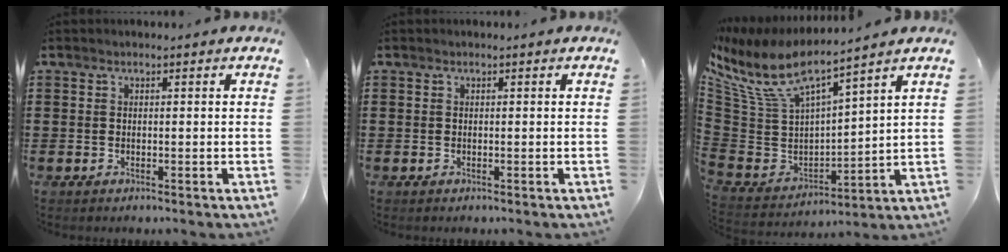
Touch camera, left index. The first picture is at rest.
{"total": 0.0}
{"total": 9.5, "force": [6.9, 2.5, 6.0], "torque": [-0.156, -0.053, 0.117]}